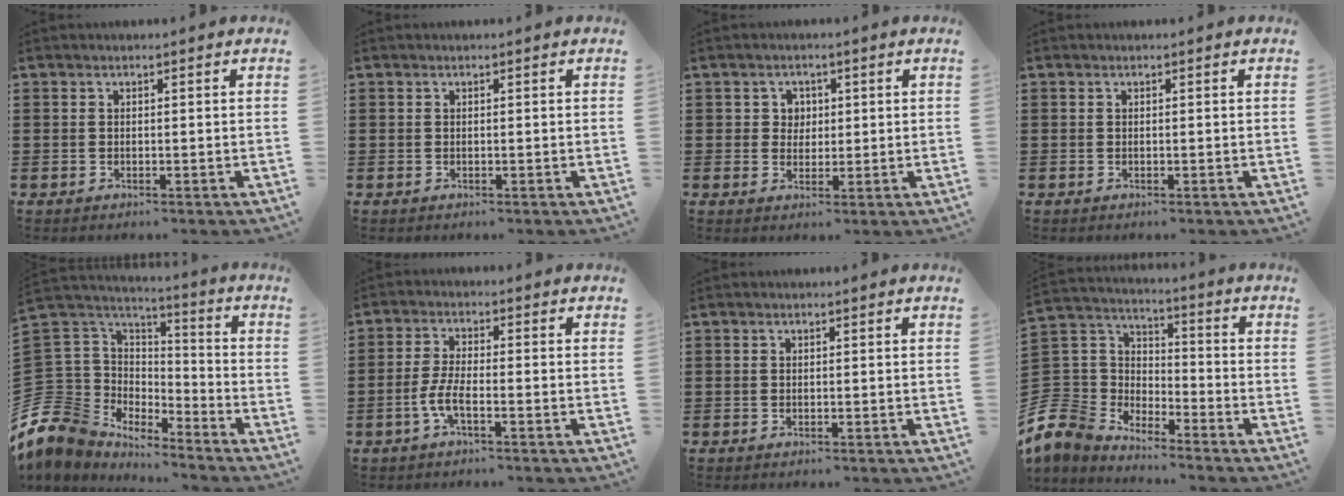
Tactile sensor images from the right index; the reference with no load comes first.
{"total": 0.0}
{"total": 2.6, "force": [0.6, 2.4, 0.7], "torque": [-0.025, 0.010, 0.008]}
{"total": 0.0}
{"total": 10.2, "force": [-6.0, 8.1, 1.1], "torque": [-0.086, -0.011, -0.117]}
{"total": 4.2, "force": [-1.9, 0.9, 3.7], "torque": [-0.090, -0.009, -0.043]}
{"total": 0.0}
{"total": 7.3, "force": [-4.9, 5.4, 0.6], "torque": [-0.077, -0.008, -0.106]}